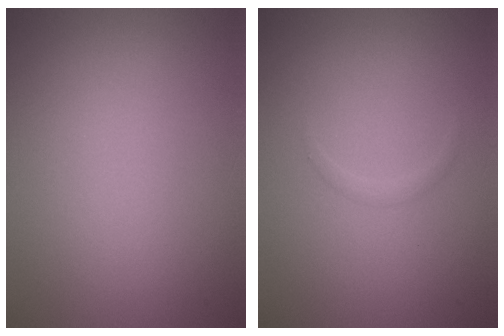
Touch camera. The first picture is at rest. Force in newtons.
{"total": 0.5, "press": 0.5, "slide": 0.0}